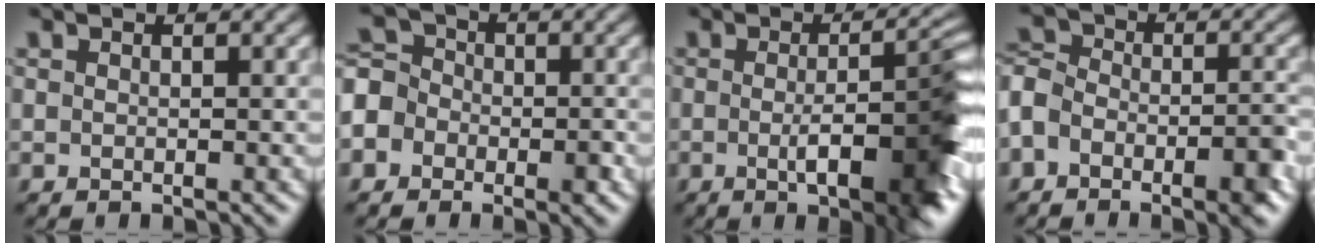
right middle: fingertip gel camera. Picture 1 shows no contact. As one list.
[{"total": 6.7, "force": [-2.8, 5.5, 2.5], "torque": [-0.036, 0.000, -0.073]}, {"total": 8.3, "force": [-1.8, 1.9, 7.9], "torque": [-0.106, -0.002, -0.025]}, {"total": 7.7, "force": [-4.2, 4.3, 4.7], "torque": [-0.073, 0.002, -0.080]}]